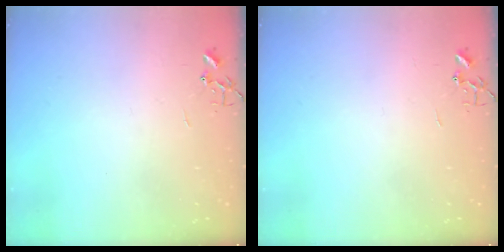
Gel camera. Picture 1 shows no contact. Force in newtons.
{"total": 0.0}